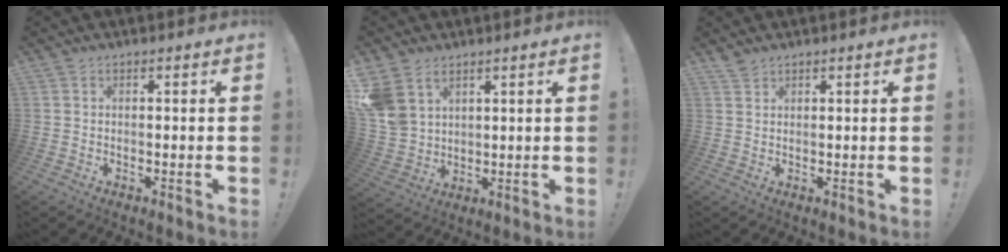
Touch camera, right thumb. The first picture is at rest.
{"total": 8.4, "force": [5.0, 5.7, 3.4], "torque": [-0.070, -0.024, 0.105]}
{"total": 2.1, "force": [1.8, 0.8, 0.7], "torque": [-0.010, -0.008, 0.034]}